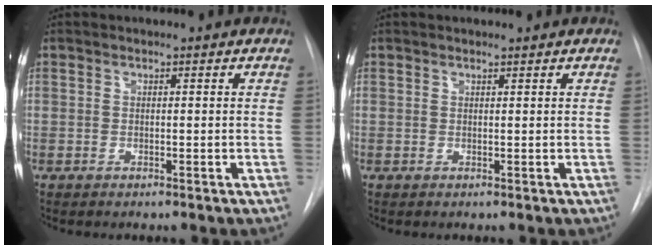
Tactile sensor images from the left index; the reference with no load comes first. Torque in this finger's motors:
{"motor_torque": [-0.16, 0.22, -0.05, -0.01]}